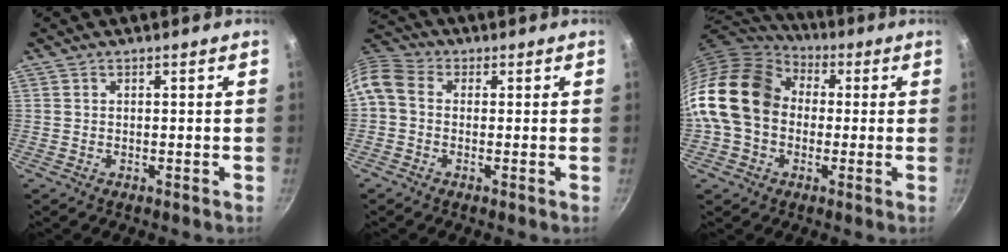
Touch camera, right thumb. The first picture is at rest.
{"total": 7.9, "force": [-0.5, 6.0, 5.0], "torque": [-0.113, 0.031, -0.026]}
{"total": 20.0, "force": [0.9, 15.3, 12.8], "torque": [-0.235, 0.045, 0.004]}